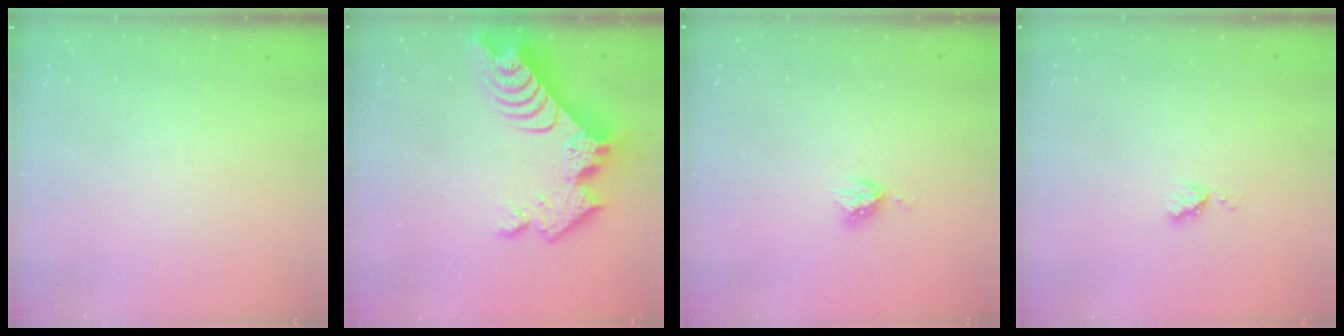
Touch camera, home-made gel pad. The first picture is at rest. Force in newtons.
{"total": 16.6, "press": 16.6, "slide": 1.4}
{"total": 4.4, "press": 4.4, "slide": 0.1}
{"total": 4.4, "press": 4.3, "slide": 0.5}